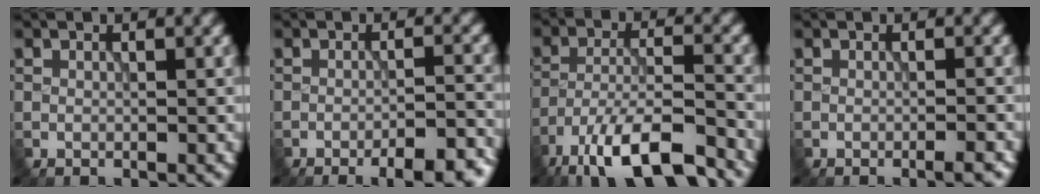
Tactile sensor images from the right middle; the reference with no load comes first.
{"total": 7.4, "force": [-5.3, 2.1, 4.7], "torque": [-0.054, 0.004, -0.057]}
{"total": 11.1, "force": [-8.0, 3.2, 7.0], "torque": [-0.118, -0.004, -0.141]}
{"total": 1.7, "force": [-1.1, 0.2, 1.3], "torque": [-0.012, 0.001, -0.017]}